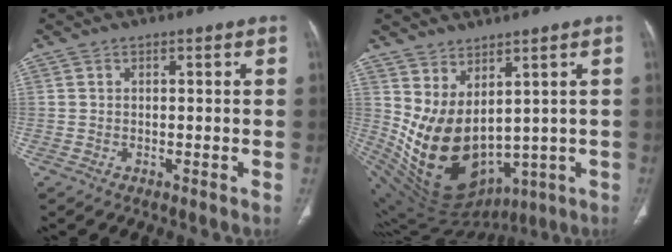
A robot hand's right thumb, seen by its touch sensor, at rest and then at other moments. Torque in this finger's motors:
{"motor_torque": [-1.00, 1.79, 1.46, 0.86, 0.26]}